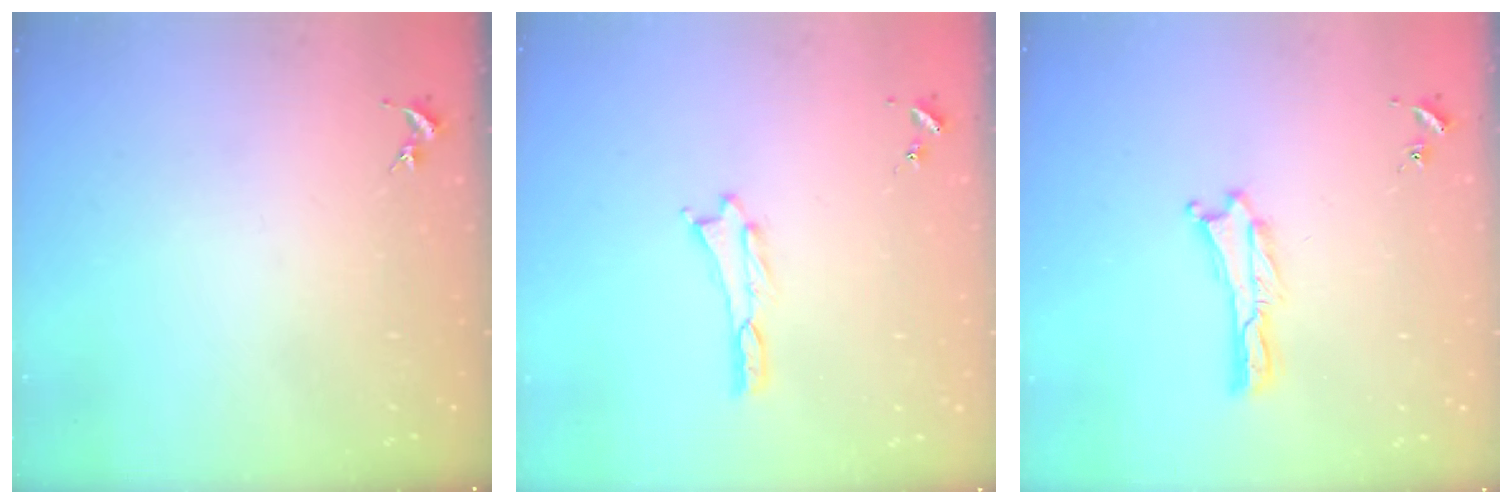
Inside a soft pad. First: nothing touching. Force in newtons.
{"total": 0.0}
{"total": 0.0}